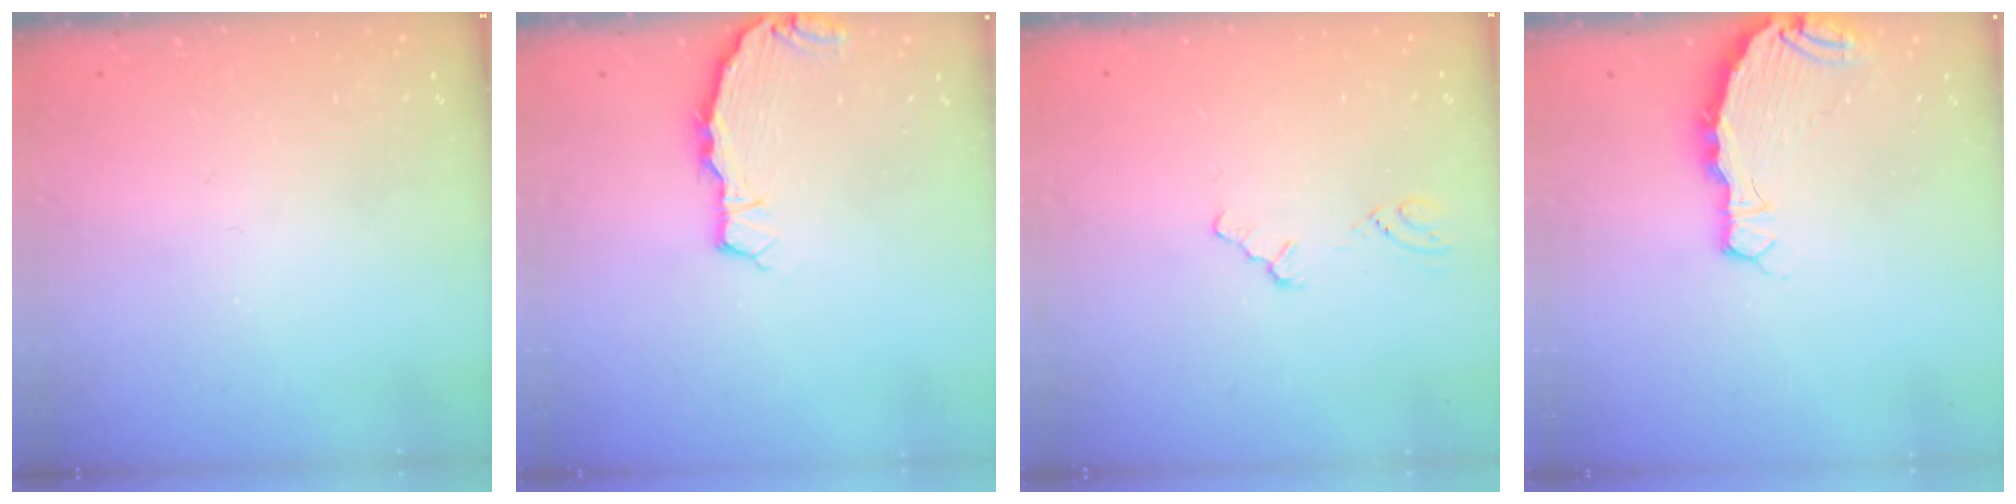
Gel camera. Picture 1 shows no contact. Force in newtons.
{"total": 3.8, "press": 3.8, "slide": 0.4}
{"total": 1.3, "press": 1.3, "slide": 0.3}
{"total": 5.5, "press": 5.5, "slide": 0.1}